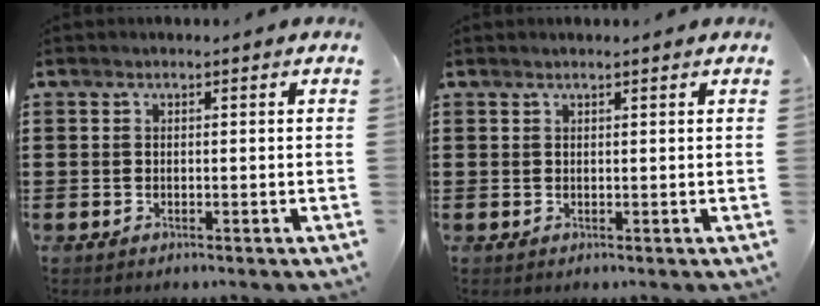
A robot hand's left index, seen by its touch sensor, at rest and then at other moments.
{"total": 0.7, "force": [0.6, 0.0, 0.5], "torque": [-0.009, -0.001, 0.011]}